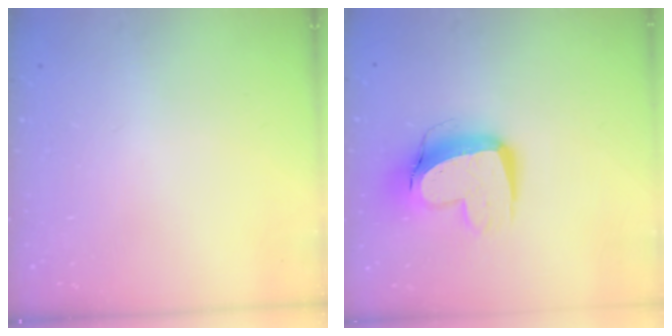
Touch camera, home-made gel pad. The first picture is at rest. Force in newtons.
{"total": 14.0, "press": 14.0, "slide": 1.5}